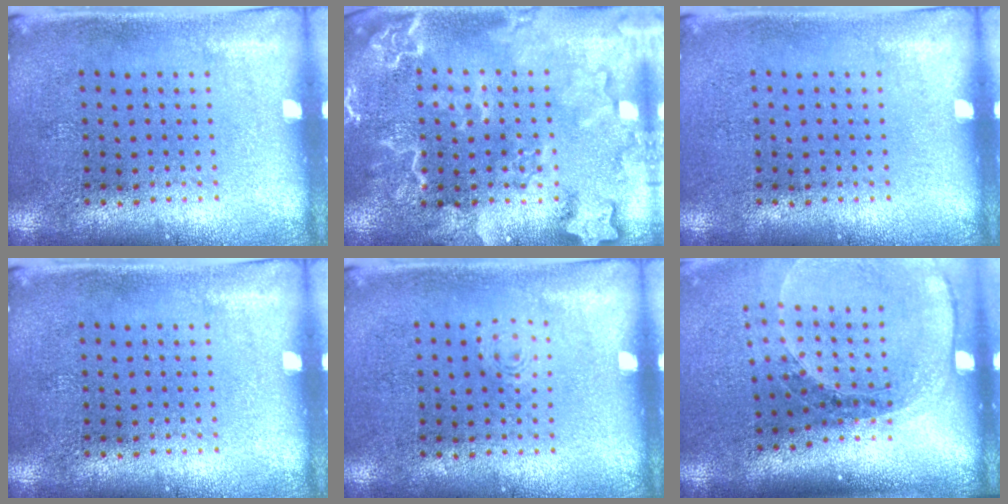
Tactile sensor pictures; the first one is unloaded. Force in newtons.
{"total": 2.8, "press": 2.8, "slide": 0.4}
{"total": 0.0}
{"total": 0.0}
{"total": 0.8, "press": 0.8, "slide": 0.2}
{"total": 1.8, "press": 1.6, "slide": 0.7}